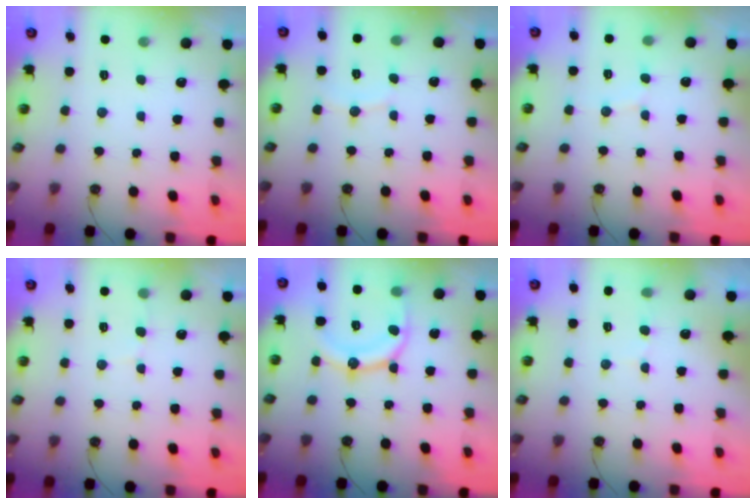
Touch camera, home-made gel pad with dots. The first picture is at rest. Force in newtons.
{"total": 4.5, "press": 4.5, "slide": 0.5}
{"total": 6.0, "press": 6.0, "slide": 0.4}
{"total": 3.7, "press": 3.7, "slide": 0.3}
{"total": 14.2, "press": 14.2, "slide": 1.4}
{"total": 5.4, "press": 5.2, "slide": 1.5}